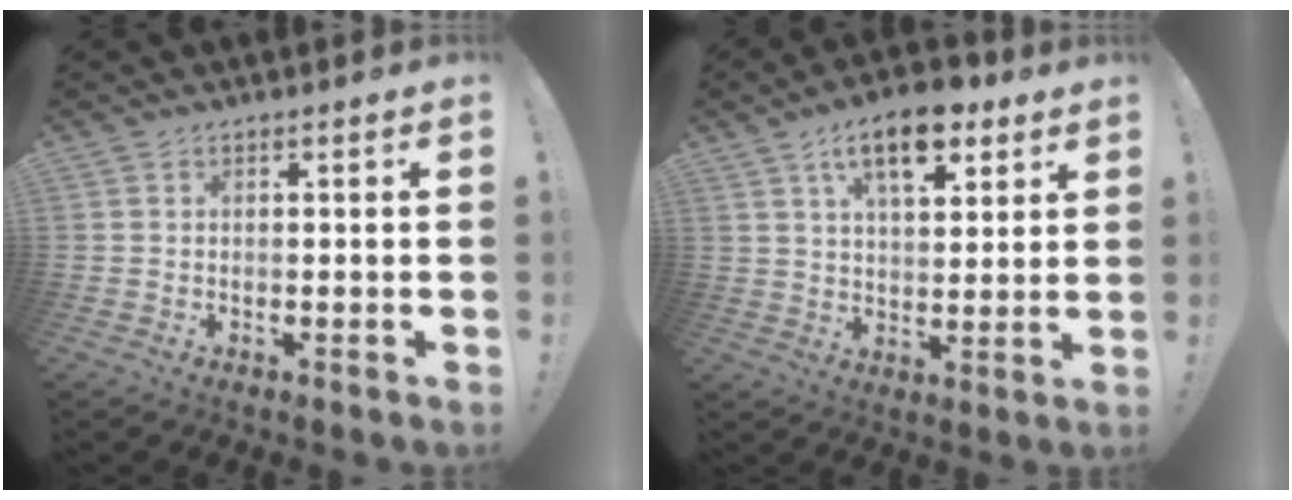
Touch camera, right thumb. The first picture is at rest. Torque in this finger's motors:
{"motor_torque": [1.18, 1.40, 1.13, 0.44, 0.25]}